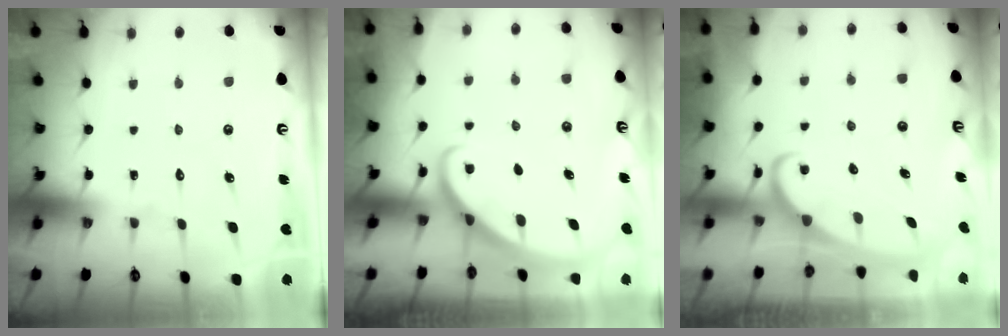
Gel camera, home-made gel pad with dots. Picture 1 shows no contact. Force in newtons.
{"total": 2.9, "press": 2.9, "slide": 0.2}
{"total": 2.4, "press": 2.4, "slide": 0.3}